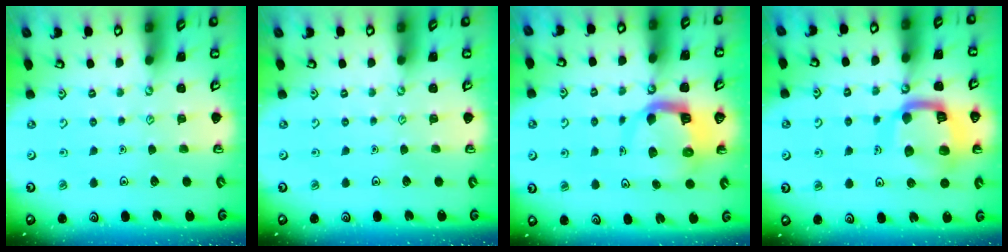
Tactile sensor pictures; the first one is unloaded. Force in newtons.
{"total": 0.0}
{"total": 8.4, "press": 8.3, "slide": 1.2}
{"total": 16.6, "press": 16.5, "slide": 1.8}